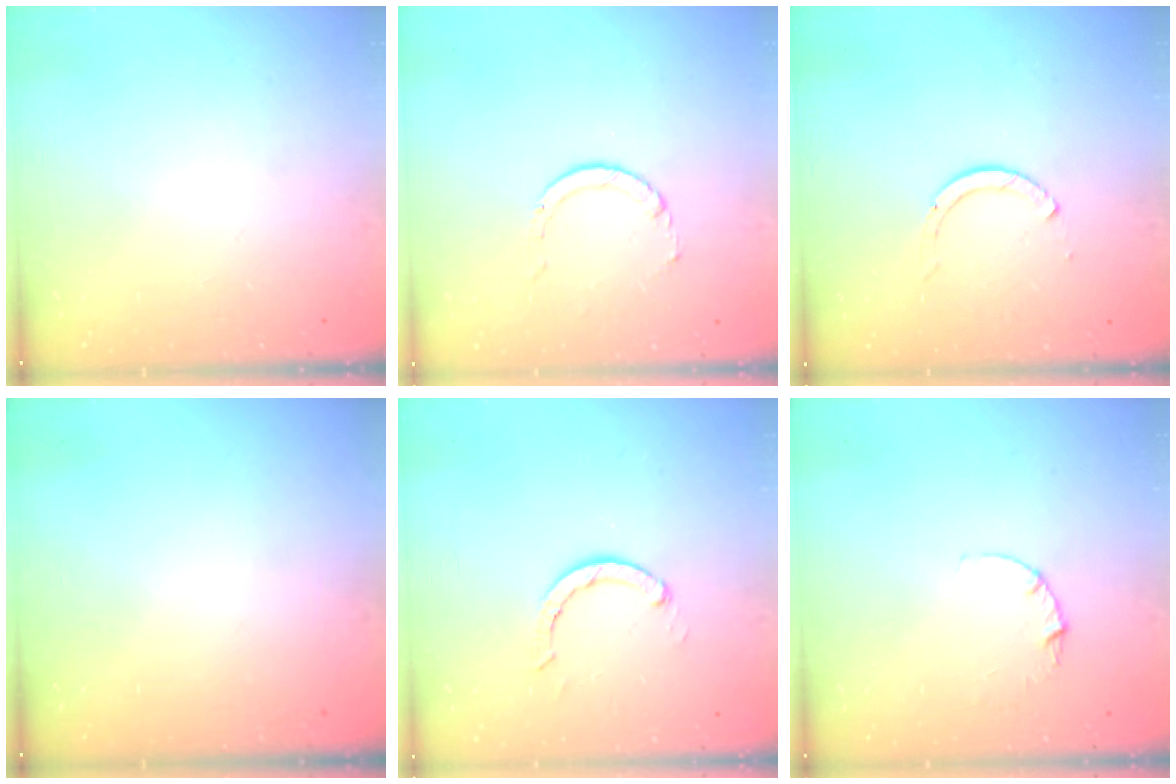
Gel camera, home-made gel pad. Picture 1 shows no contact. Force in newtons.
{"total": 3.2, "press": 3.2, "slide": 0.4}
{"total": 2.6, "press": 2.6, "slide": 0.3}
{"total": 0.0}
{"total": 2.9, "press": 2.8, "slide": 0.5}
{"total": 2.8, "press": 2.8, "slide": 0.3}